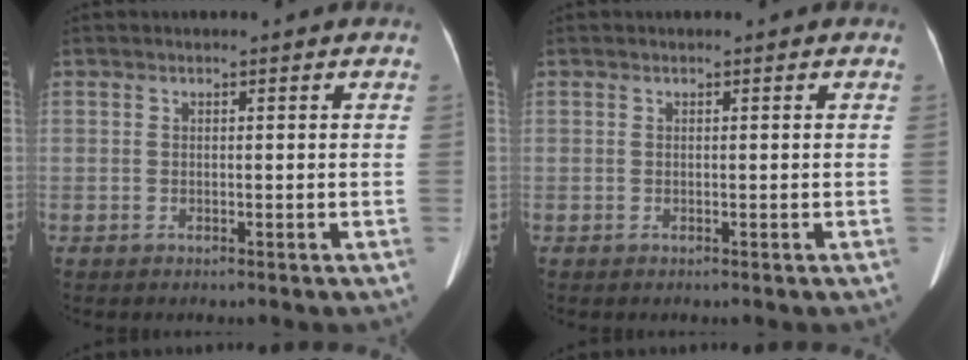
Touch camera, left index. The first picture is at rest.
{"total": 0.0}